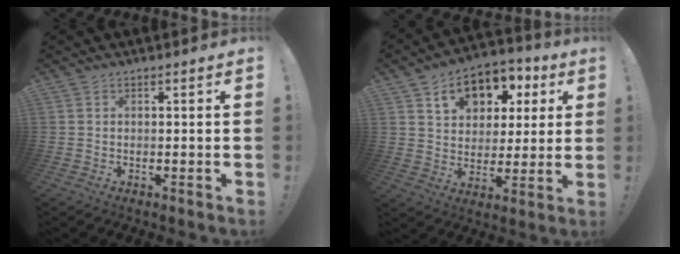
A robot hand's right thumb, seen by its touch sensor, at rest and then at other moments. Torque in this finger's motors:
{"motor_torque": [1.64, 1.67, 0.46, 0.08, 0.07]}